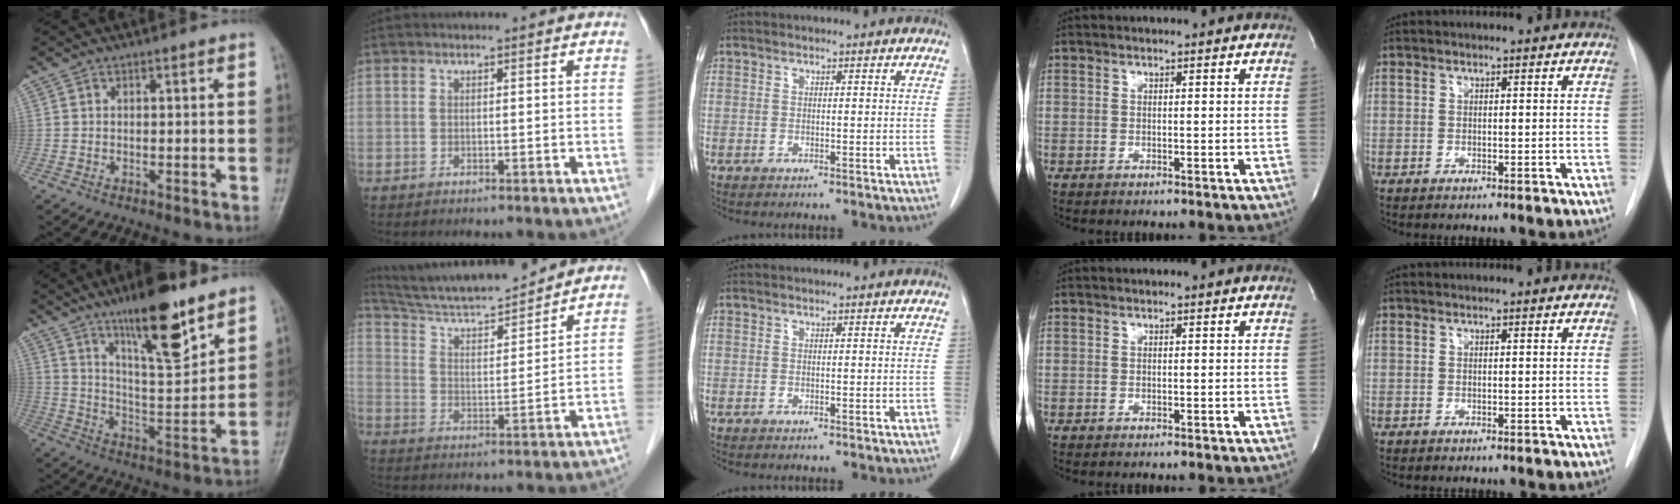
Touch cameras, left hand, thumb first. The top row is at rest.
{"thumb": {"total": 16.8, "force": [11.2, 4.3, 11.8], "torque": [-0.170, -0.066, 0.195]}, "index": {"total": 15.1, "force": [14.2, 0.8, 5.1], "torque": [-0.096, 0.003, 0.239]}}